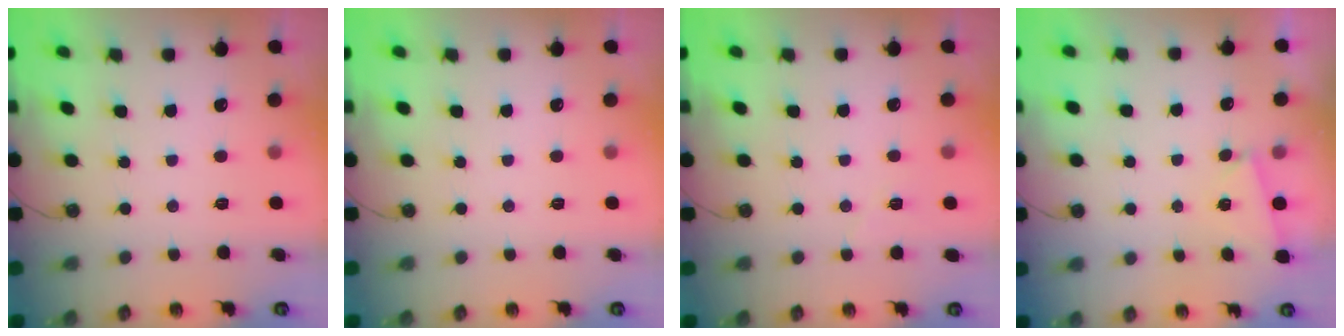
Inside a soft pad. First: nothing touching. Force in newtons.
{"total": 0.0}
{"total": 4.3, "press": 3.9, "slide": 2.0}
{"total": 2.1, "press": 1.7, "slide": 1.3}